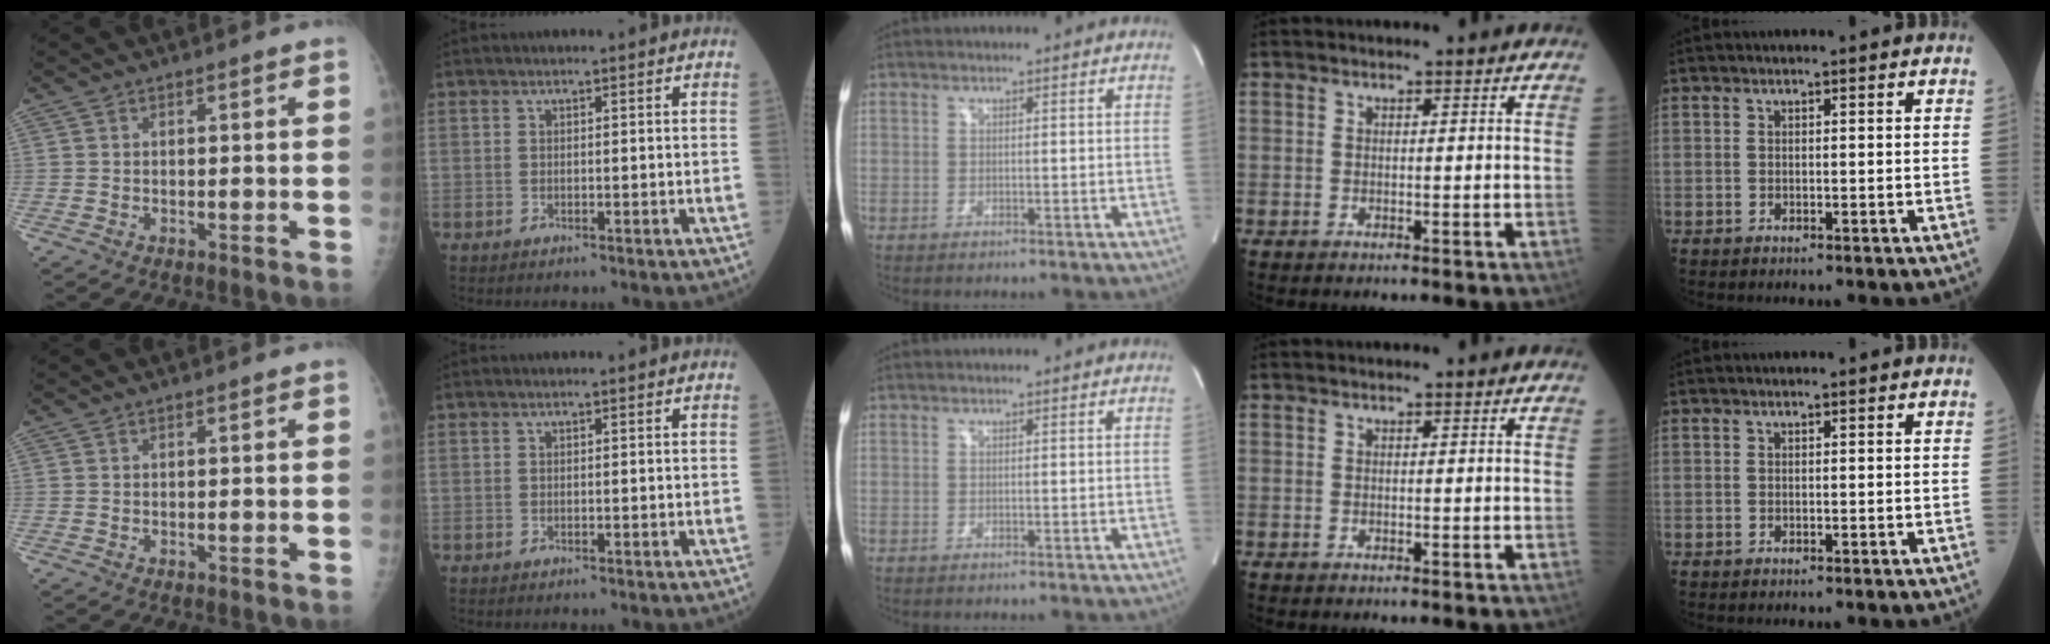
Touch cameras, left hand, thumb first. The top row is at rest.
{}